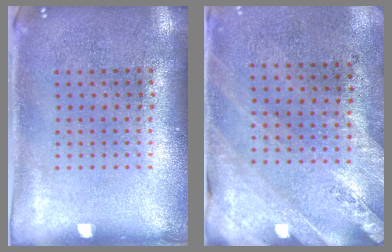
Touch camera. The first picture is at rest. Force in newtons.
{"total": 2.4, "press": 2.1, "slide": 1.3}